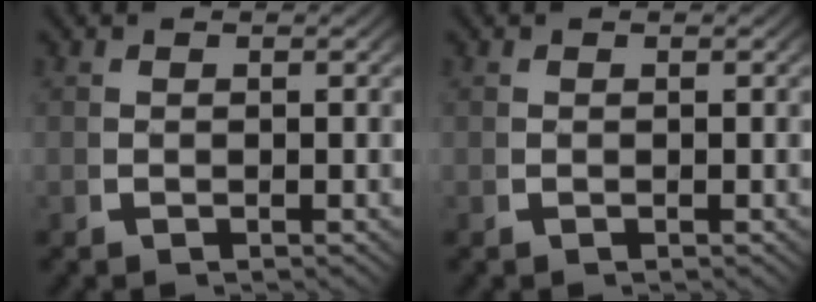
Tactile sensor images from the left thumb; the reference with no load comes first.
{"total": 0.0}